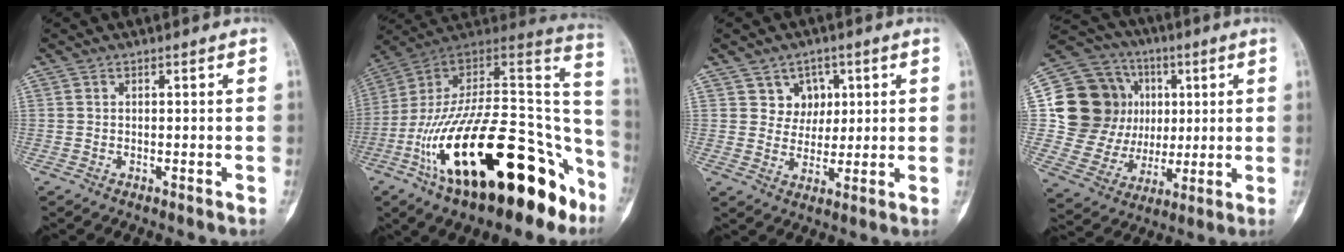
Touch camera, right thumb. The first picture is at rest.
{"total": 33.3, "force": [-15.7, 14.4, 25.5], "torque": [-0.338, 0.080, -0.253]}
{"total": 5.6, "force": [2.3, 4.9, 1.4], "torque": [0.015, -0.006, 0.038]}
{"total": 20.3, "force": [3.4, 17.8, 9.1], "torque": [-0.121, 0.027, 0.081]}